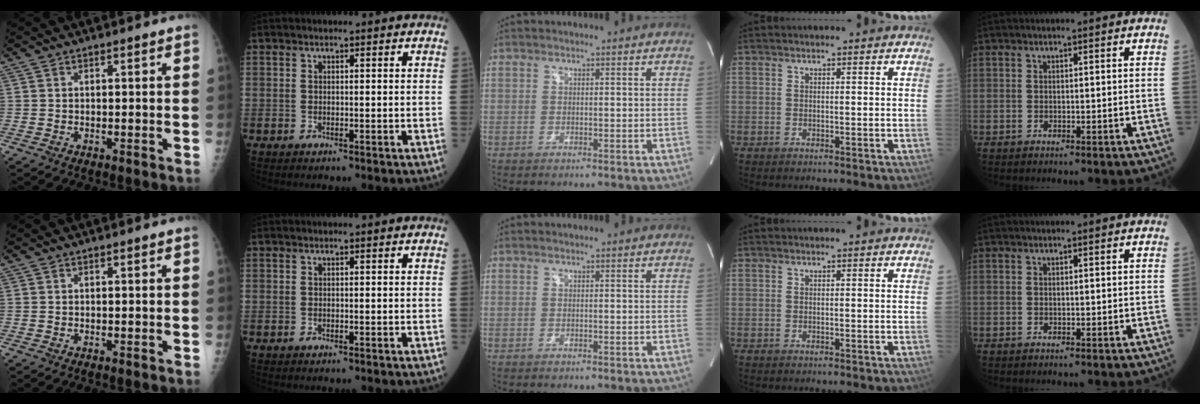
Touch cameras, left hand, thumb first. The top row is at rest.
{}